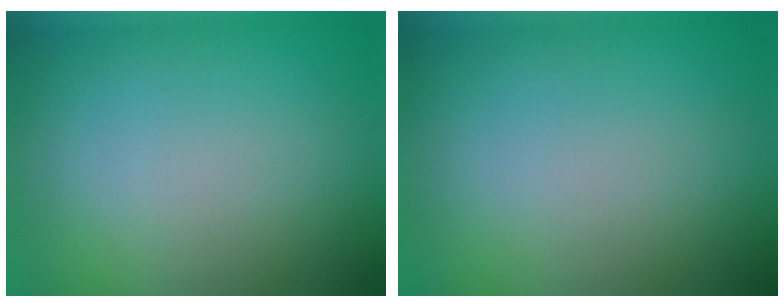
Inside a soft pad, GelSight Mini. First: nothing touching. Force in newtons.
{"total": 0.0}